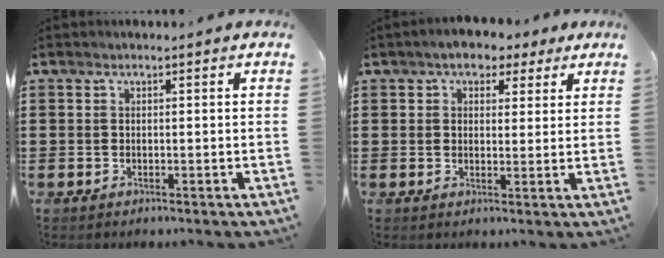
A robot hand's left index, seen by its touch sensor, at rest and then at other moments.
{"total": 4.3, "force": [3.1, 2.4, 1.7], "torque": [-0.041, 0.006, 0.055]}